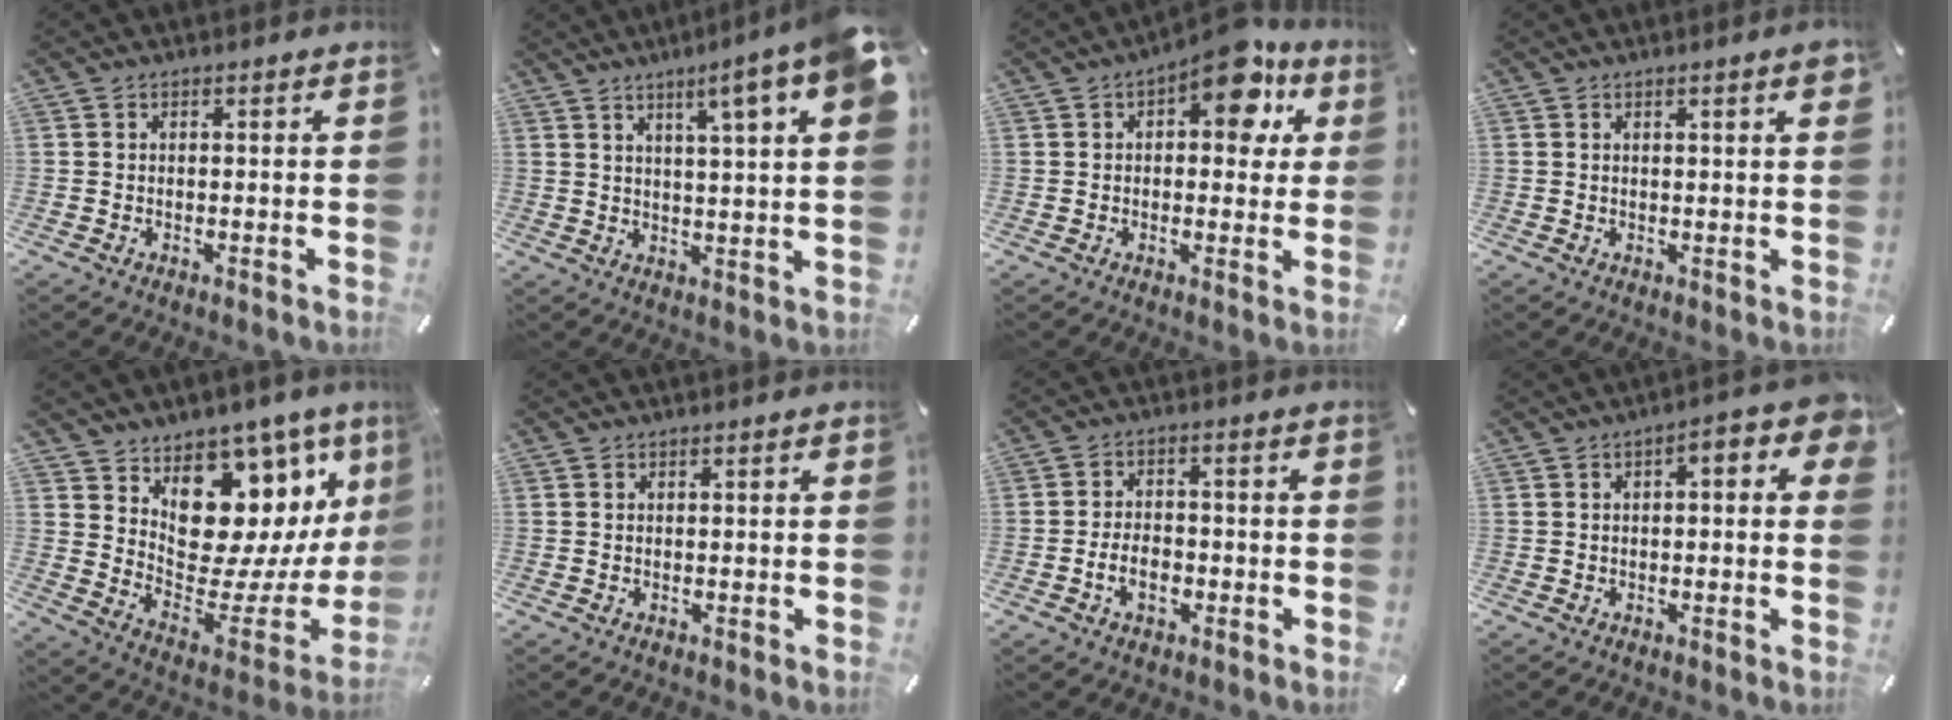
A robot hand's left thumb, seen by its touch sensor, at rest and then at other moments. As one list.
[{"total": 10.6, "force": [6.1, 0.7, 8.7], "torque": [-0.127, -0.036, 0.094]}, {"total": 11.4, "force": [5.4, 5.7, 8.2], "torque": [-0.094, -0.030, 0.087]}, {"total": 2.6, "force": [1.2, 0.3, 2.3], "torque": [-0.037, -0.002, 0.019]}, {"total": 14.5, "force": [7.7, 10.1, 7.0], "torque": [-0.089, -0.096, 0.138]}, {"total": 0.0}, {"total": 5.7, "force": [-1.9, 3.7, 3.9], "torque": [-0.079, 0.008, -0.035]}, {"total": 6.6, "force": [1.6, 2.7, 5.9], "torque": [-0.068, -0.012, 0.022]}]